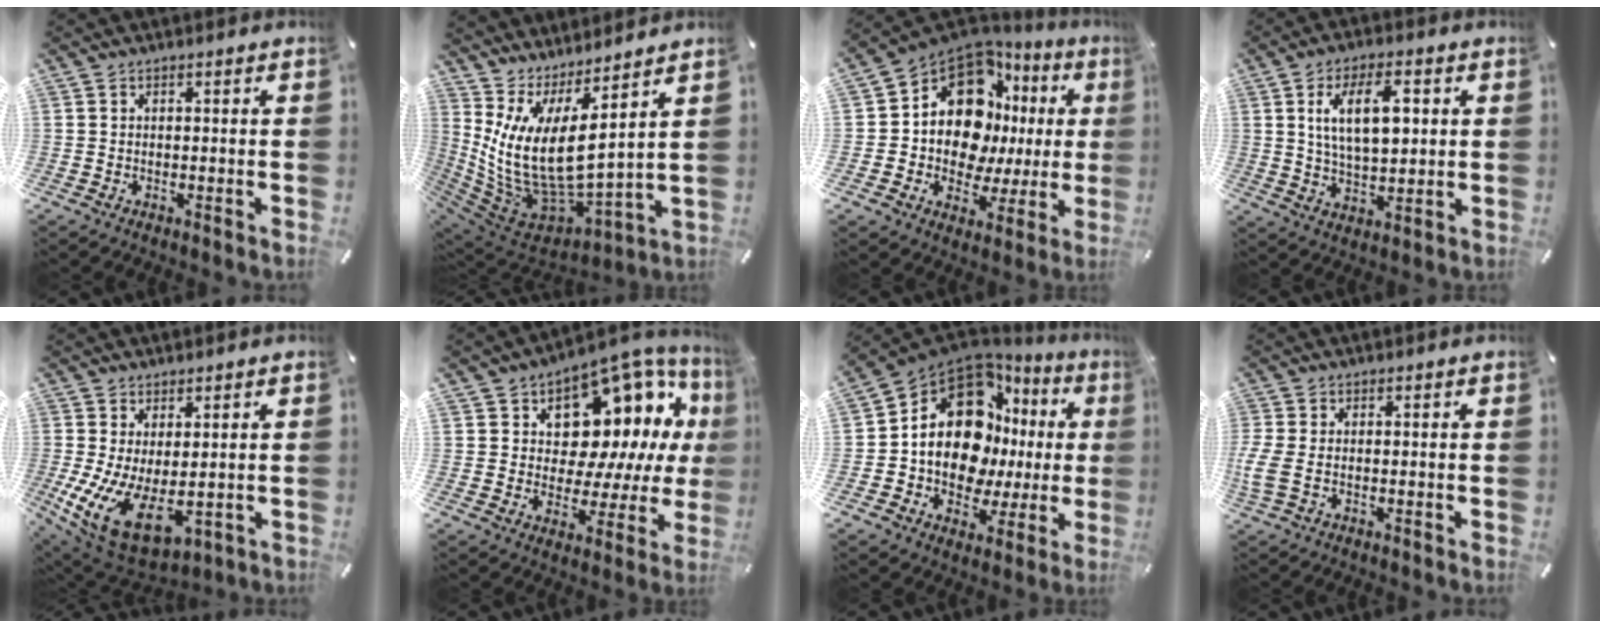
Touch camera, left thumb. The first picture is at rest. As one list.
[{"total": 12.8, "force": [3.1, 5.5, 11.1], "torque": [-0.265, -0.070, 0.054]}, {"total": 15.0, "force": [4.3, 10.9, 9.4], "torque": [-0.159, -0.047, 0.076]}, {"total": 11.8, "force": [3.2, 6.0, 9.6], "torque": [-0.174, -0.002, 0.048]}, {"total": 13.2, "force": [-1.7, 7.2, 10.9], "torque": [-0.201, -0.012, -0.010]}, {"total": 14.0, "force": [6.9, 9.4, 7.8], "torque": [-0.101, -0.070, 0.123]}, {"total": 16.4, "force": [3.8, 11.6, 11.0], "torque": [-0.188, -0.040, 0.061]}, {"total": 4.2, "force": [-0.6, 2.0, 3.7], "torque": [-0.088, -0.006, -0.012]}]